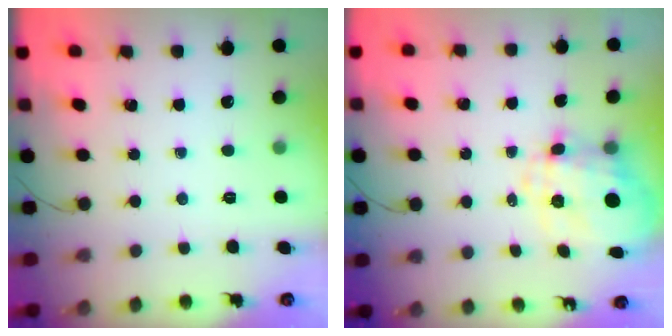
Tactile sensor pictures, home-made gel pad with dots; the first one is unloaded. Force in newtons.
{"total": 11.0, "press": 10.8, "slide": 2.2}